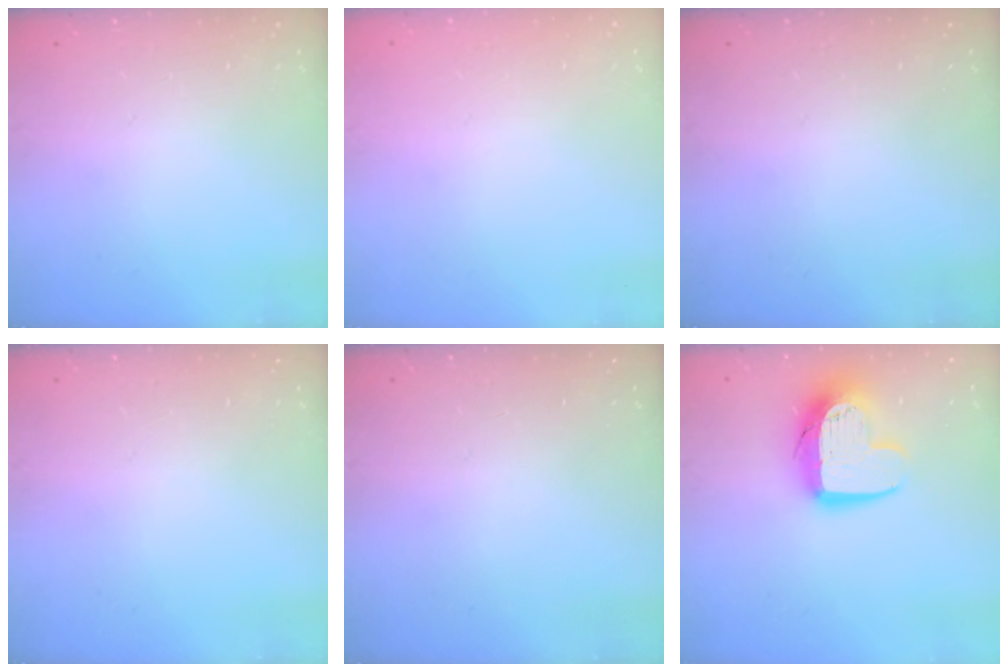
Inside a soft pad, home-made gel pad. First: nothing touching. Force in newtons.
{"total": 0.0}
{"total": 0.0}
{"total": 0.0}
{"total": 0.0}
{"total": 12.4, "press": 12.4, "slide": 1.0}